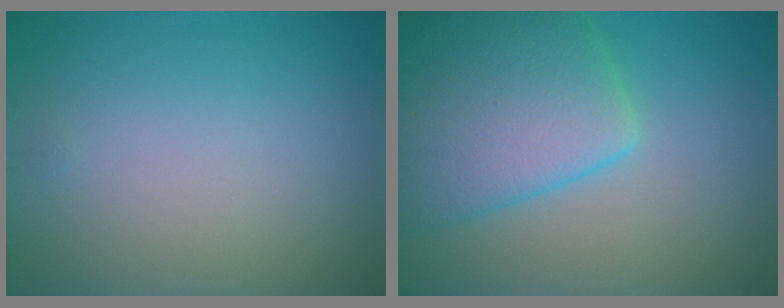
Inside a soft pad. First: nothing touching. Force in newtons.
{"total": 8.2, "press": 8.2, "slide": 0.4}